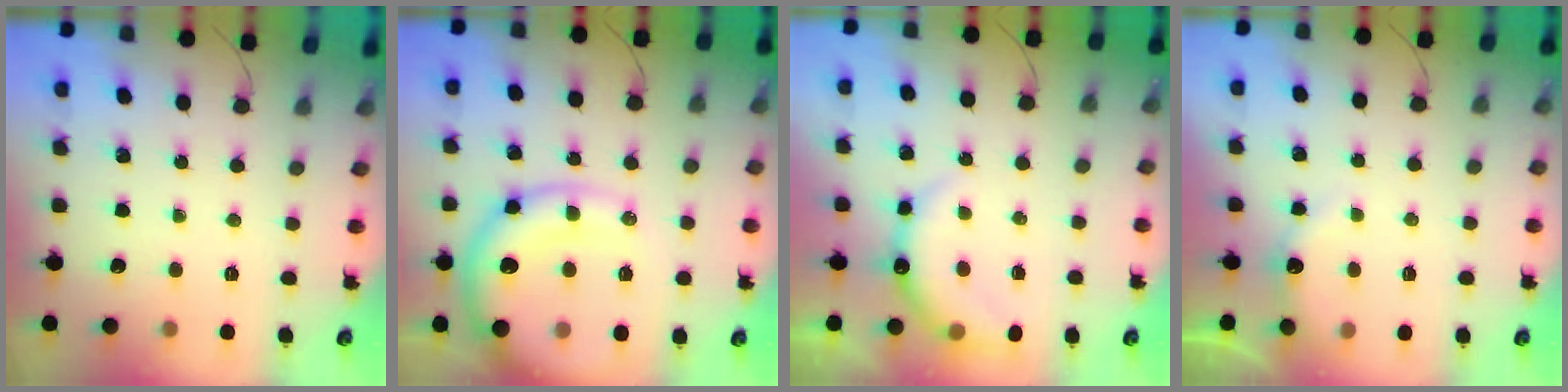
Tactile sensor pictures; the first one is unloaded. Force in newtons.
{"total": 16.7, "press": 16.3, "slide": 3.4}
{"total": 9.0, "press": 9.0, "slide": 0.9}
{"total": 6.8, "press": 6.6, "slide": 1.3}